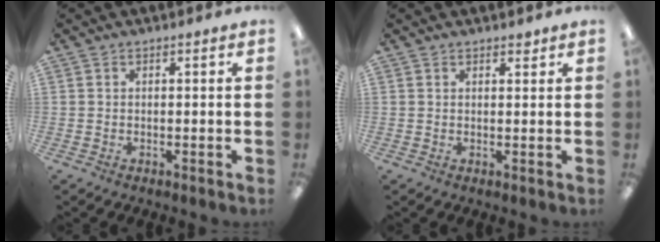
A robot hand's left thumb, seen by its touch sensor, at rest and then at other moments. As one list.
[{"total": 1.5, "force": [1.3, 0.6, 0.5], "torque": [0.005, -0.007, 0.020]}]